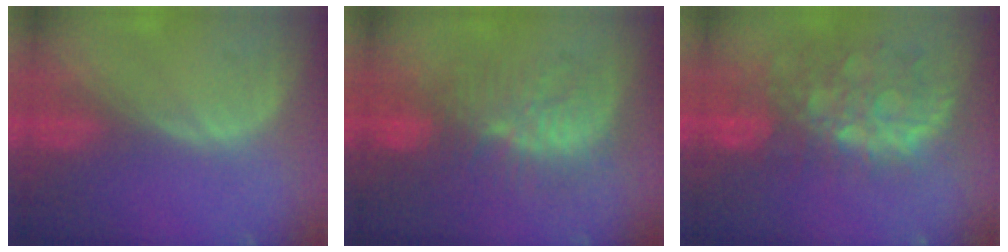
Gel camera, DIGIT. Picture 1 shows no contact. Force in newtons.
{"total": 9.2, "press": 9.0, "slide": 2.0}
{"total": 10.8, "press": 9.5, "slide": 5.0}